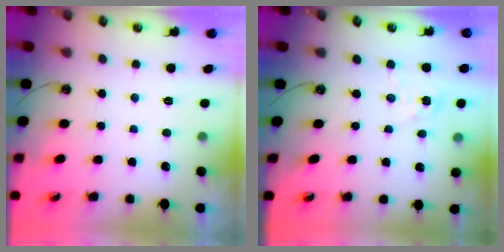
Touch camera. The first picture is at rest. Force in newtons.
{"total": 2.5, "press": 2.5, "slide": 0.2}